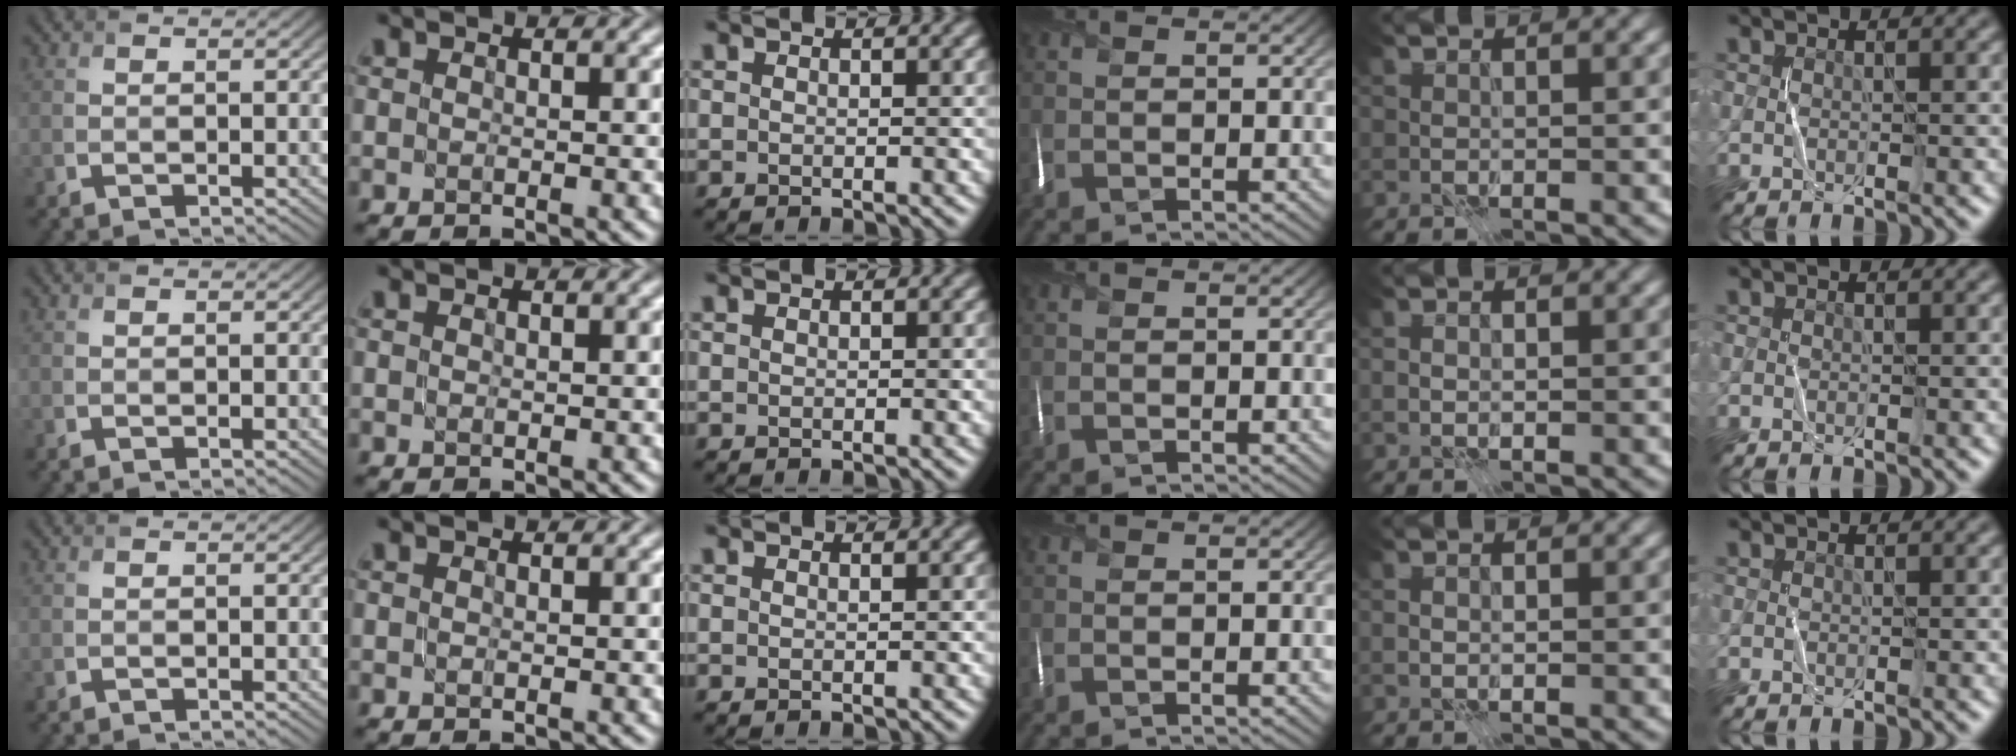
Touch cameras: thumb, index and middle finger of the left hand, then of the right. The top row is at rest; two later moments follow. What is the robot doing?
{"motion": "fold", "object": "scarf"}